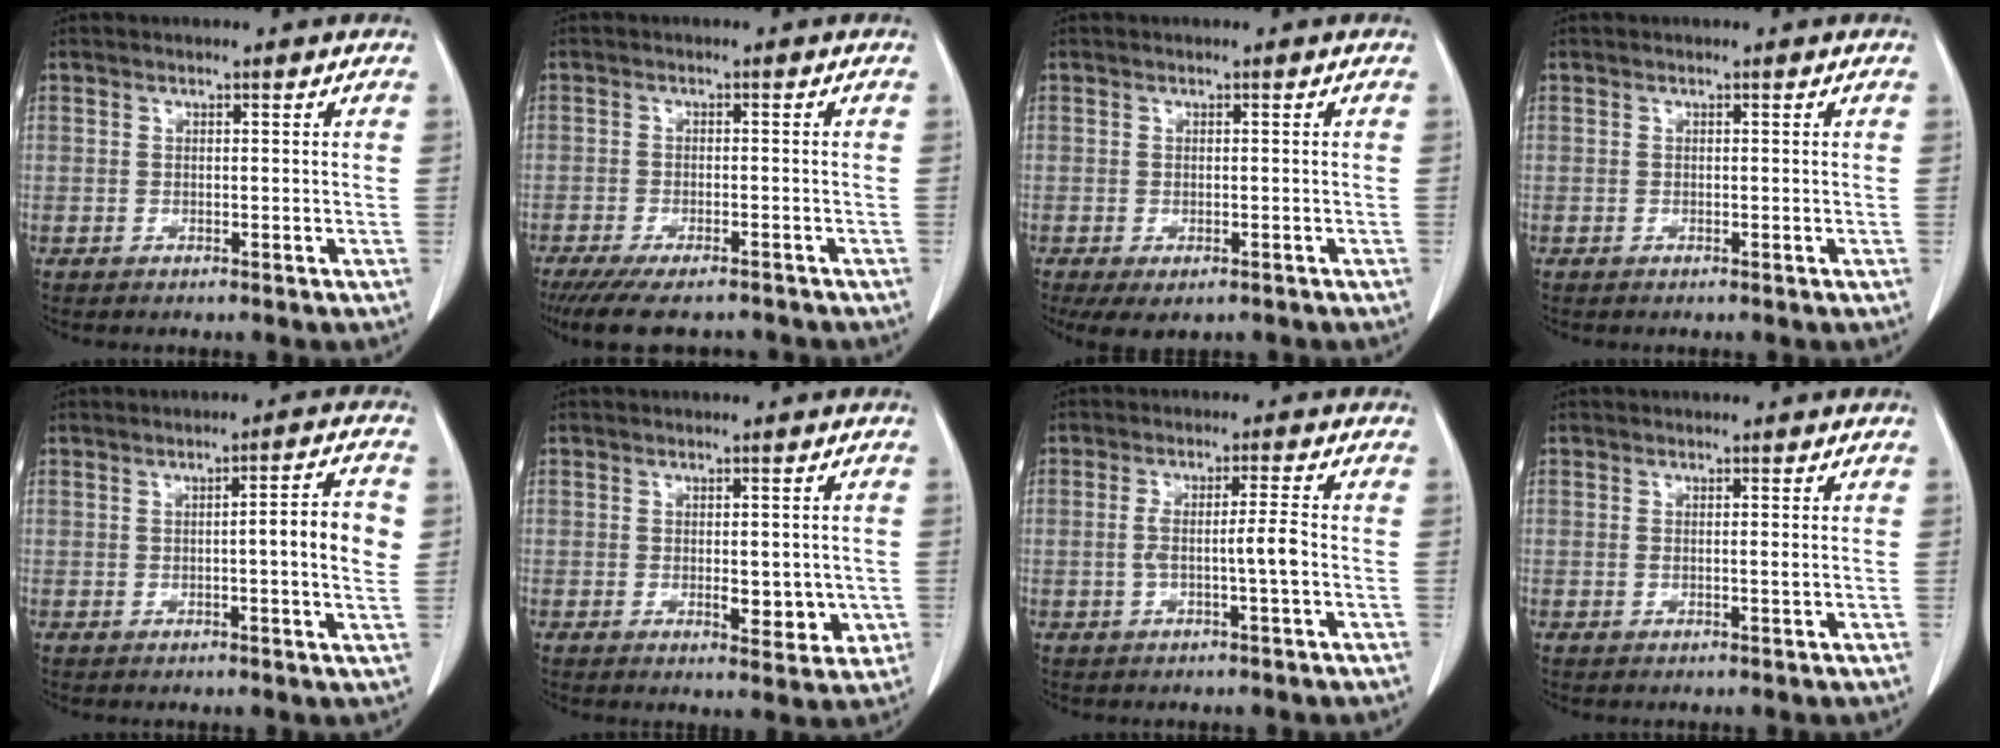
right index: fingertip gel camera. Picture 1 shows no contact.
{"total": 10.6, "force": [-9.2, 2.2, 4.9], "torque": [-0.074, -0.019, -0.134]}
{"total": 5.5, "force": [-3.9, 2.1, 3.2], "torque": [-0.046, -0.012, -0.056]}
{"total": 0.0}
{"total": 6.3, "force": [0.2, 0.4, 6.3], "torque": [-0.084, 0.007, -0.002]}
{"total": 5.0, "force": [-0.8, 2.2, 4.5], "torque": [-0.052, -0.007, -0.005]}
{"total": 3.5, "force": [-0.8, -0.2, 3.4], "torque": [-0.063, 0.008, -0.011]}
{"total": 0.7, "force": [0.0, 0.0, 0.7], "torque": [-0.015, -0.002, -0.001]}